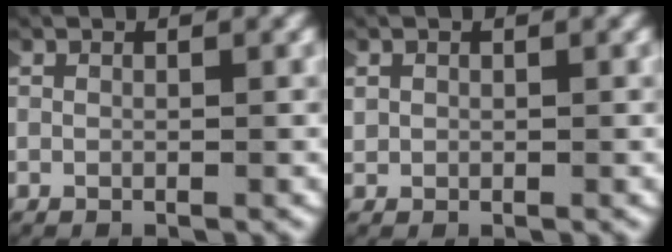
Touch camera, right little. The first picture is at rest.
{"total": 1.6, "force": [0.4, 1.5, 0.5], "torque": [-0.020, 0.005, 0.006]}